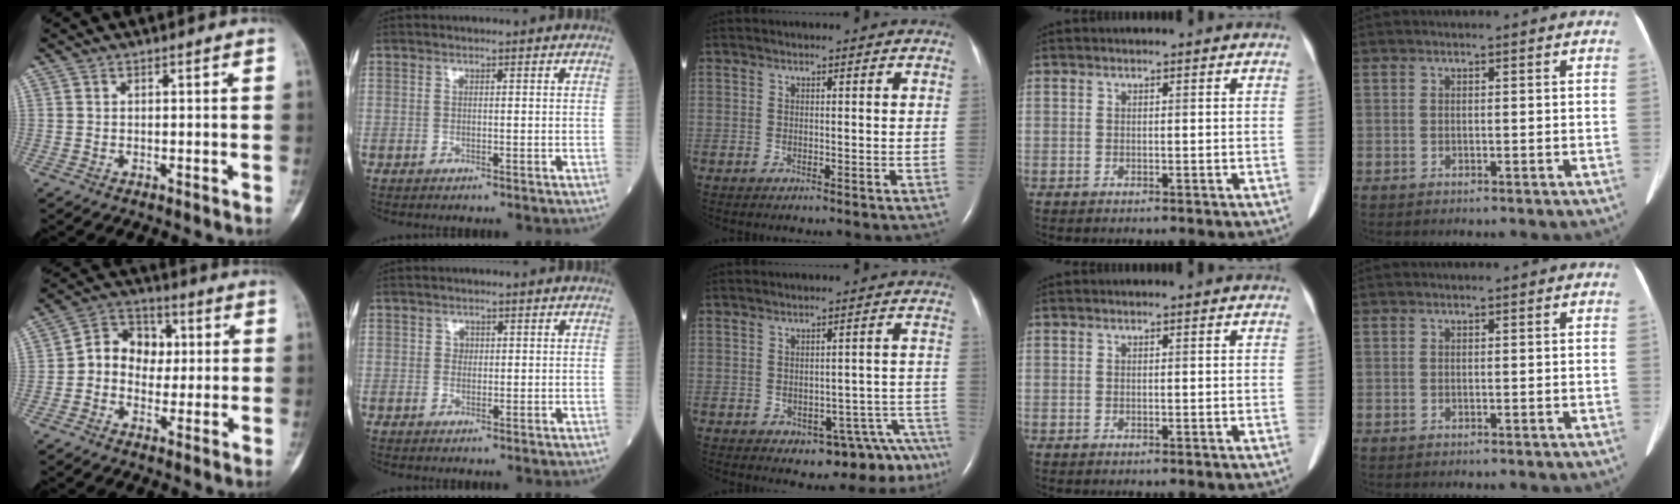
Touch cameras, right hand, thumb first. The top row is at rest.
{"thumb": {"total": 9.5, "force": [0.2, 7.8, 5.3], "torque": [-0.047, 0.026, -0.009]}, "index": {"total": 1.1, "force": [0.2, 0.9, 0.4], "torque": [-0.002, 0.001, 0.001]}, "middle": {"total": 9.7, "force": [-7.8, 3.5, 4.7], "torque": [-0.017, 0.028, -0.091]}}